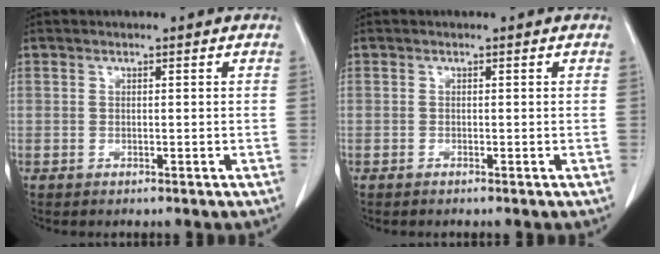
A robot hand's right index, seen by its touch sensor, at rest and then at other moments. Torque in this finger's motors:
{"motor_torque": [-0.01, 0.00, 0.00, 0.00]}